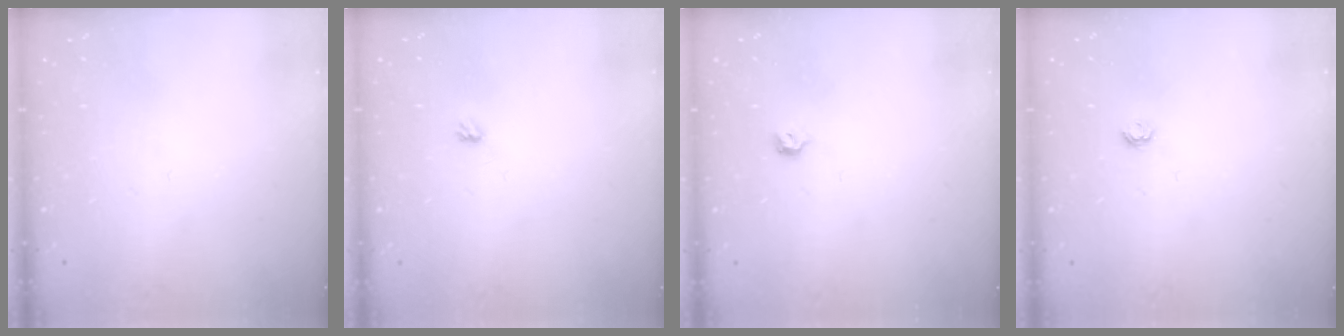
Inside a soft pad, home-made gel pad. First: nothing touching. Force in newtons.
{"total": 2.9, "press": 2.9, "slide": 0.5}
{"total": 3.2, "press": 3.1, "slide": 0.7}
{"total": 3.8, "press": 3.8, "slide": 0.6}